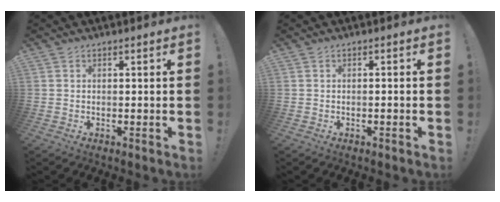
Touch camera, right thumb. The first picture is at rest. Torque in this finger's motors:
{"motor_torque": [0.01, -0.38, 0.12, -0.04, -0.02]}